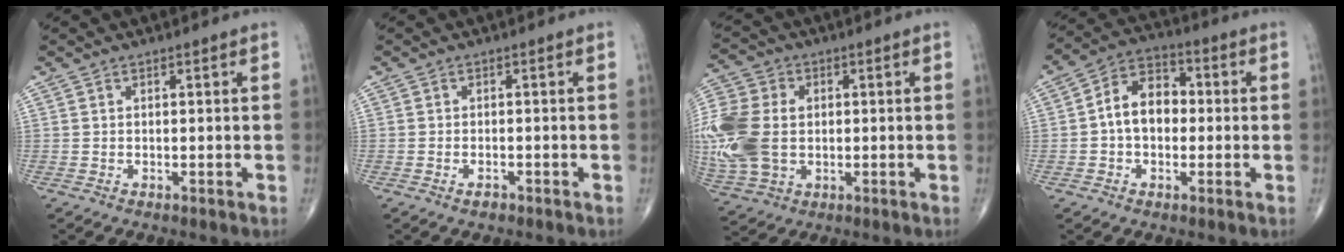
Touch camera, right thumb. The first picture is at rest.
{"total": 1.5, "force": [-1.0, 0.7, 0.9], "torque": [-0.018, 0.003, -0.017]}
{"total": 19.5, "force": [0.0, 14.2, 13.3], "torque": [-0.331, 0.006, 0.010]}
{"total": 9.8, "force": [-0.1, 6.9, 6.9], "torque": [-0.096, 0.029, -0.015]}